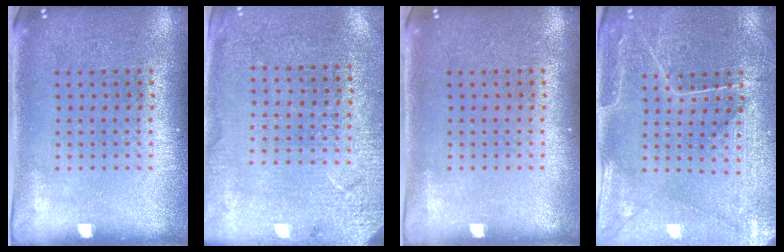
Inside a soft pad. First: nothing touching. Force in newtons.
{"total": 2.6, "press": 2.6, "slide": 0.4}
{"total": 0.0}
{"total": 0.8, "press": 0.7, "slide": 0.4}